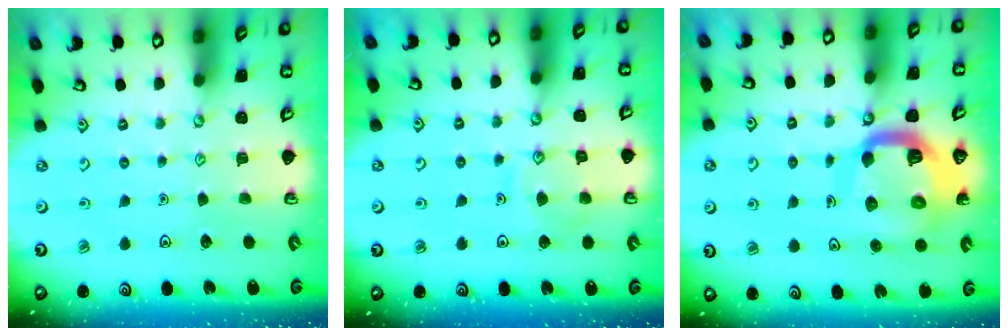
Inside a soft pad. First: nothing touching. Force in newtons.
{"total": 8.8, "press": 8.7, "slide": 0.8}
{"total": 12.3, "press": 12.3, "slide": 1.1}